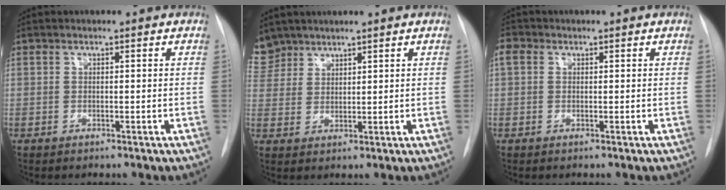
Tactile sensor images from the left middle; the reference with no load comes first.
{"total": 5.4, "force": [4.6, 2.8, -0.2], "torque": [0.008, 0.010, 0.097]}
{"total": 1.8, "force": [0.6, 1.5, 0.9], "torque": [-0.021, 0.016, 0.010]}